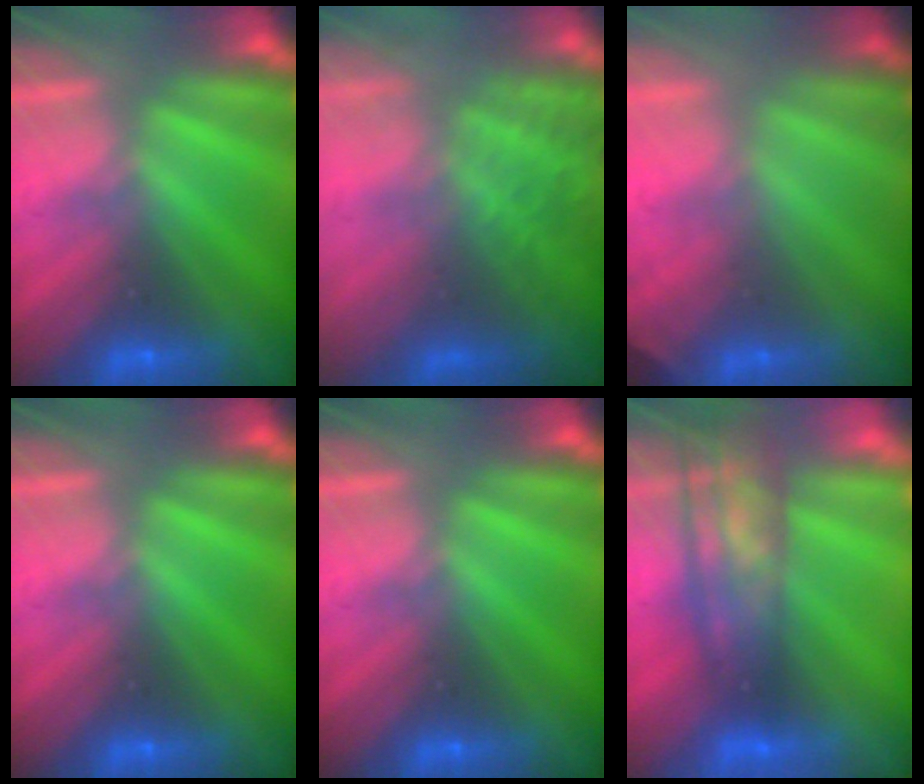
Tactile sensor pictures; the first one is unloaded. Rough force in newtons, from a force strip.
{"total": 11.4}
{"total": 1.9}
{"total": 0.0}
{"total": 0.0}
{"total": 5.8}